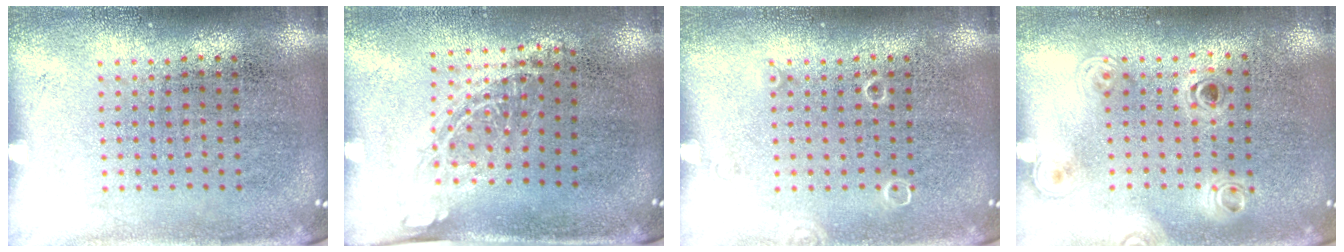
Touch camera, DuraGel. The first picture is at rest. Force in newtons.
{"total": 1.3, "press": 1.0, "slide": 0.9}
{"total": 0.7, "press": 0.7, "slide": 0.1}
{"total": 1.2, "press": 1.1, "slide": 0.6}